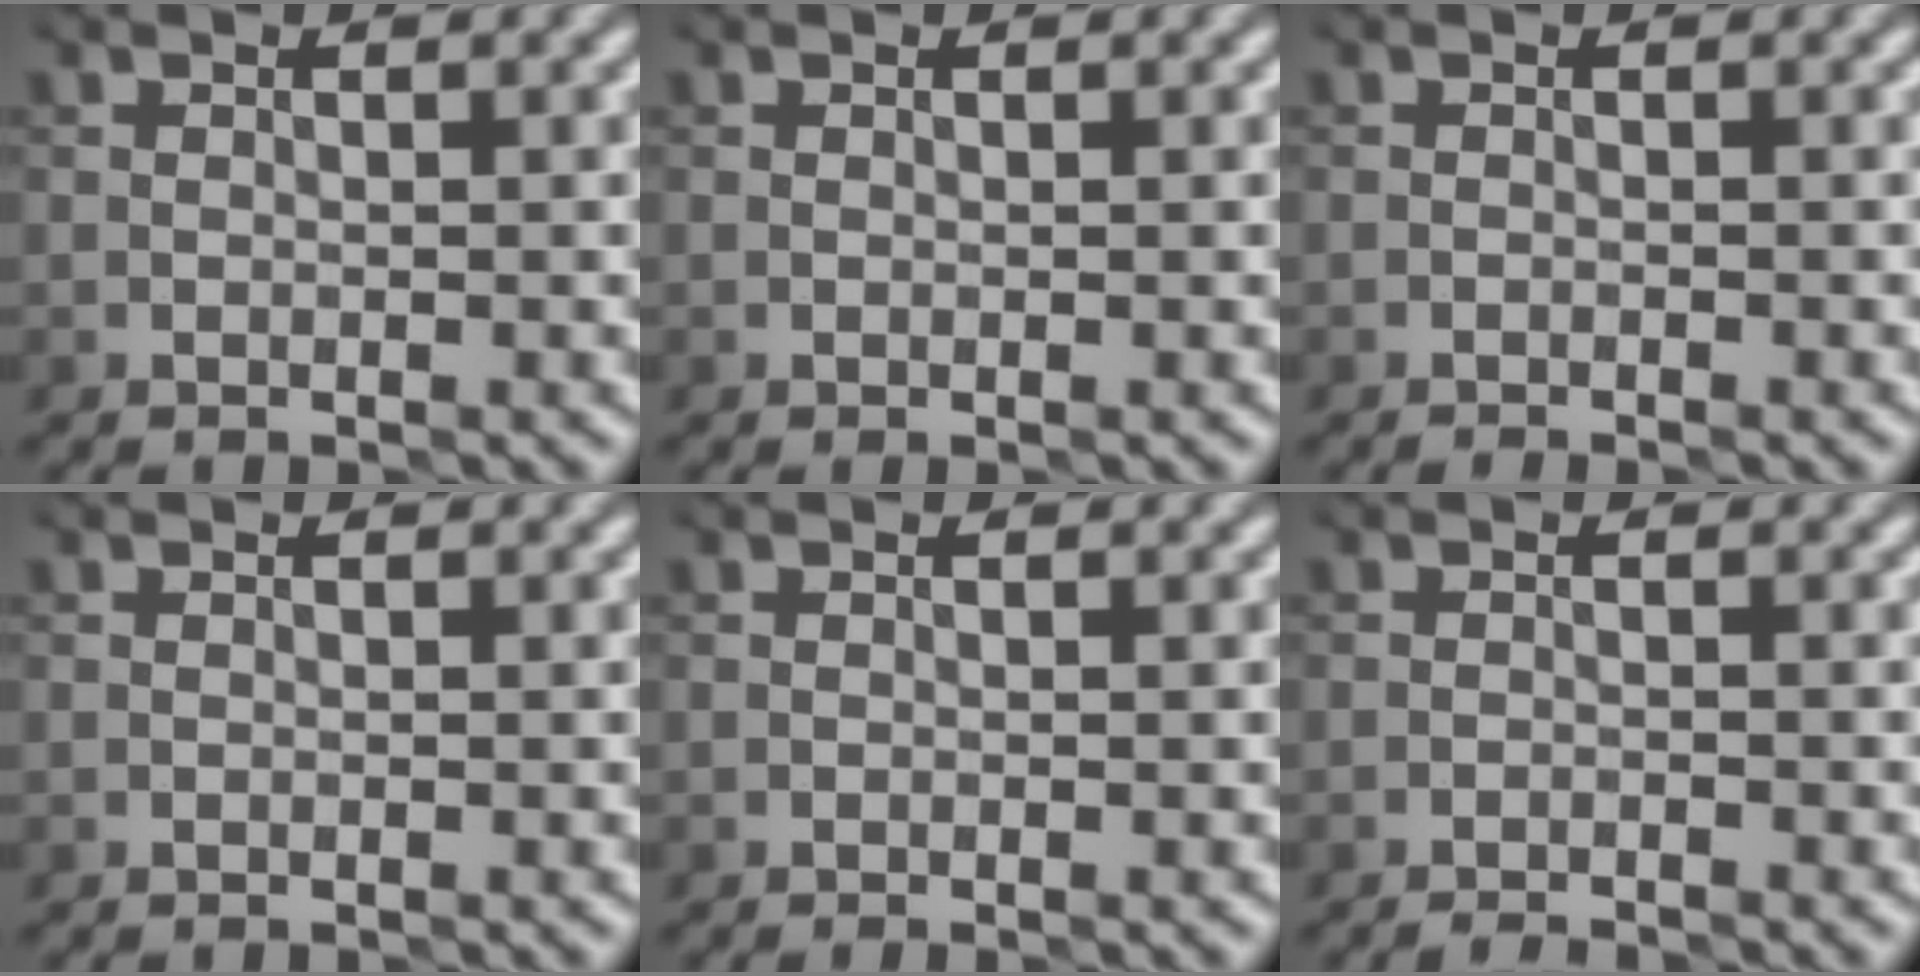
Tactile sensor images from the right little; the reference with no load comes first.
{"total": 0.0}
{"total": 0.8, "force": [-0.8, -0.2, -0.1], "torque": [0.001, -0.001, -0.018]}
{"total": 0.0}
{"total": 0.0}
{"total": 1.6, "force": [-1.6, -0.2, 0.2], "torque": [-0.003, -0.002, -0.031]}